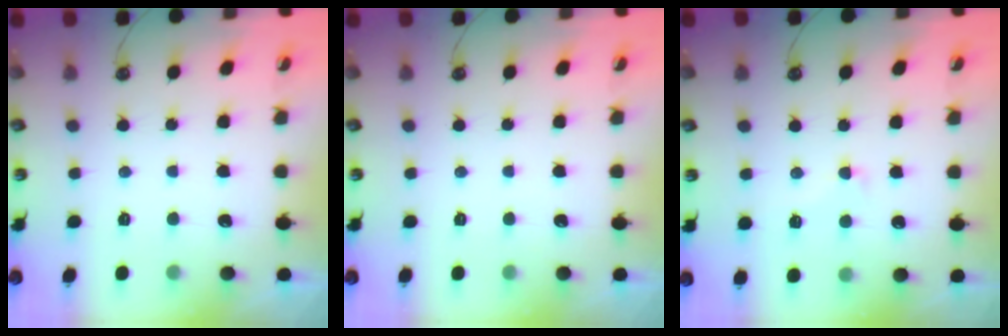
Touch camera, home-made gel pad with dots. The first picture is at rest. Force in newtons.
{"total": 0.0}
{"total": 2.7, "press": 2.7, "slide": 0.7}